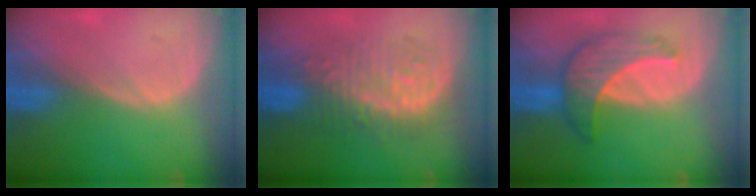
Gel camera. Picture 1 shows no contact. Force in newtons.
{"total": 9.0, "press": 9.0, "slide": 0.6}
{"total": 6.9, "press": 6.9, "slide": 0.1}